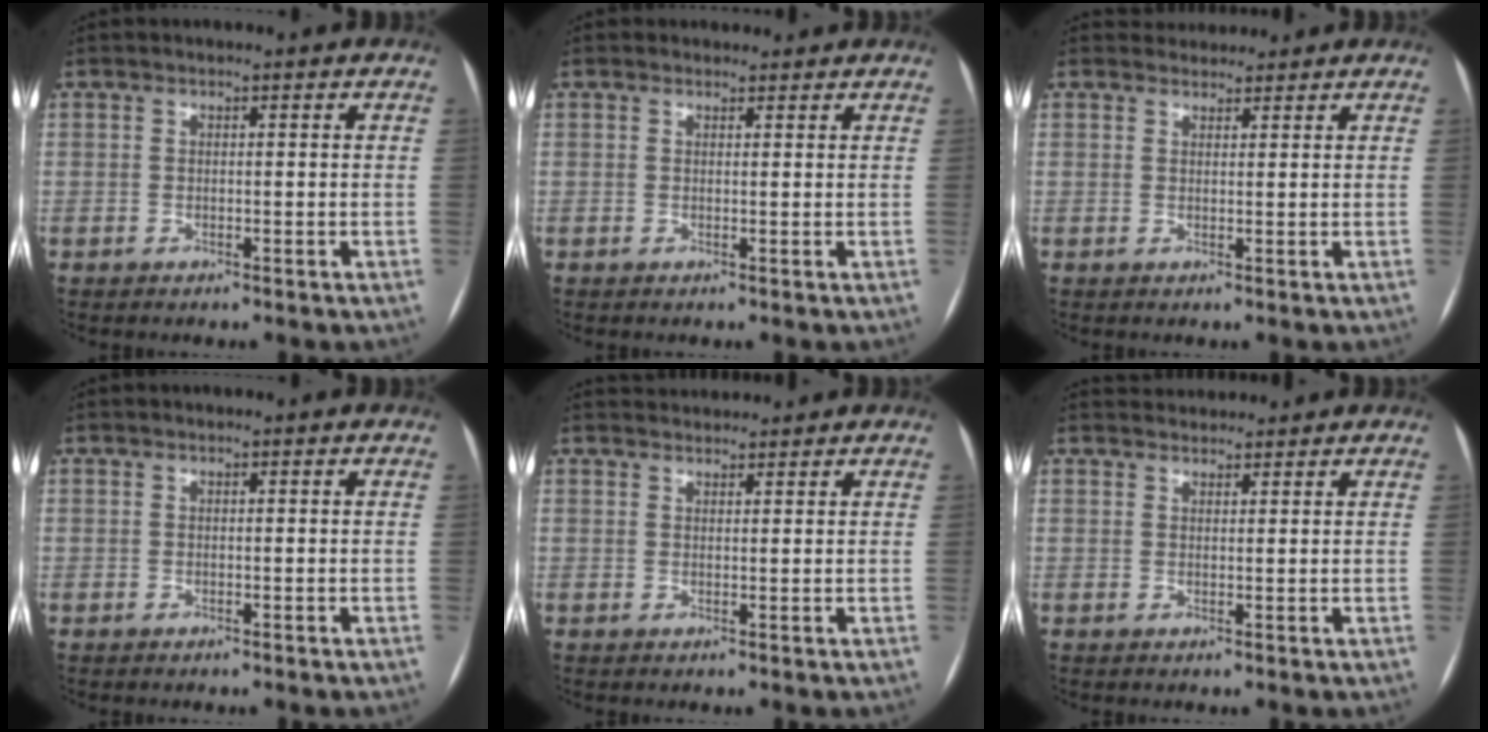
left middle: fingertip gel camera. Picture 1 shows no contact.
{"total": 1.4, "force": [1.2, 0.6, -0.1], "torque": [-0.001, 0.009, 0.015]}
{"total": 2.4, "force": [2.3, 0.8, -0.3], "torque": [0.006, 0.017, 0.036]}
{"total": 0.0}
{"total": 3.1, "force": [3.1, 0.4, 0.1], "torque": [-0.004, 0.027, 0.053]}
{"total": 3.4, "force": [3.3, 0.7, 0.0], "torque": [-0.002, 0.028, 0.053]}